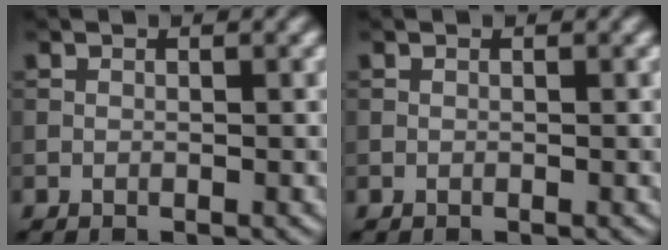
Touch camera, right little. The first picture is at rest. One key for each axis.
{"total": 0.0}